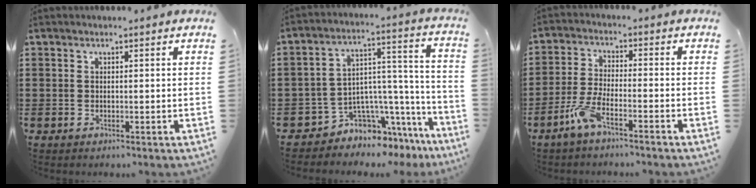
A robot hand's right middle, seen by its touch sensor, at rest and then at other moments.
{"total": 5.5, "force": [-4.7, 2.7, 0.3], "torque": [-0.016, -0.007, -0.090]}
{"total": 5.5, "force": [-3.9, 0.7, 3.8], "torque": [-0.089, -0.008, -0.075]}